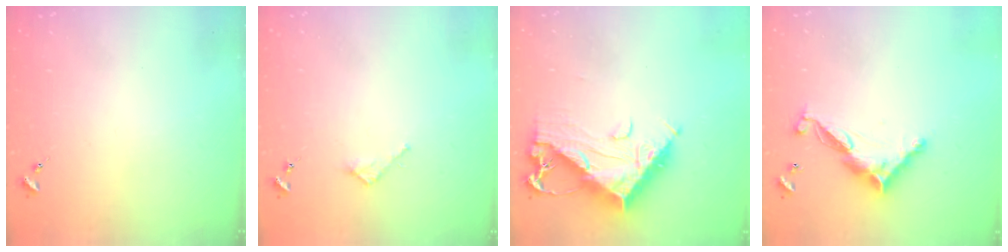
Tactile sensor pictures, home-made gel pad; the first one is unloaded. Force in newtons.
{"total": 2.7, "press": 2.7, "slide": 0.2}
{"total": 13.6, "press": 13.6, "slide": 1.1}
{"total": 11.7, "press": 11.7, "slide": 0.3}